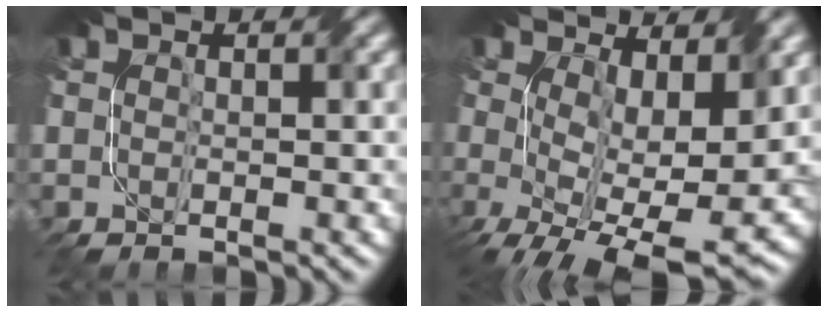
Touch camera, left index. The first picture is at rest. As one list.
[{"total": 11.6, "force": [-0.2, 6.3, 9.8], "torque": [-0.159, -0.034, 0.029]}]